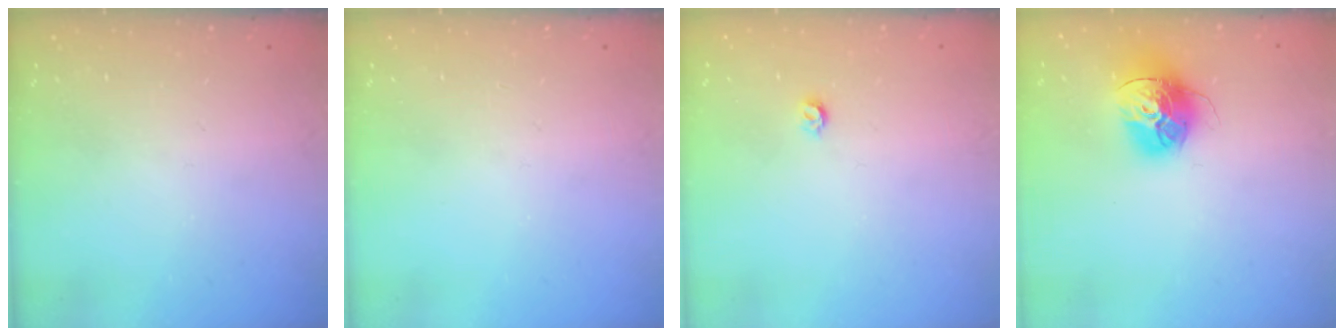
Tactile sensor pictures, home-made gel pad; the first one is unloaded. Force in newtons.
{"total": 0.0}
{"total": 3.2, "press": 3.2, "slide": 0.5}
{"total": 15.1, "press": 15.0, "slide": 1.5}